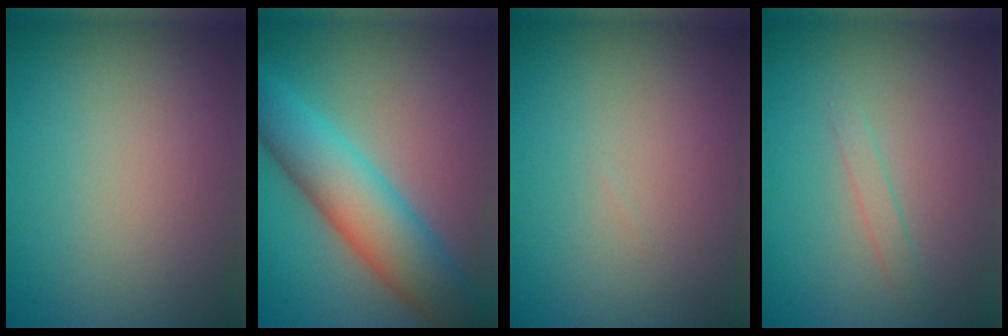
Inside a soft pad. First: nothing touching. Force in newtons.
{"total": 7.9, "press": 7.9, "slide": 0.3}
{"total": 0.0}
{"total": 1.0, "press": 1.0, "slide": 0.1}